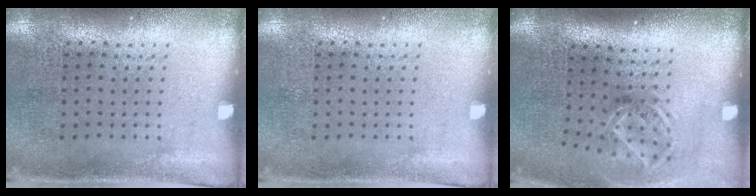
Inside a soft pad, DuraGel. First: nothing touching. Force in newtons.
{"total": 0.0}
{"total": 1.9, "press": 1.3, "slide": 1.4}